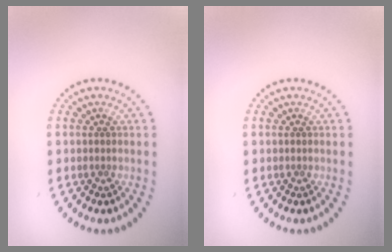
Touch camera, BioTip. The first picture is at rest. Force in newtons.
{"total": 0.0}